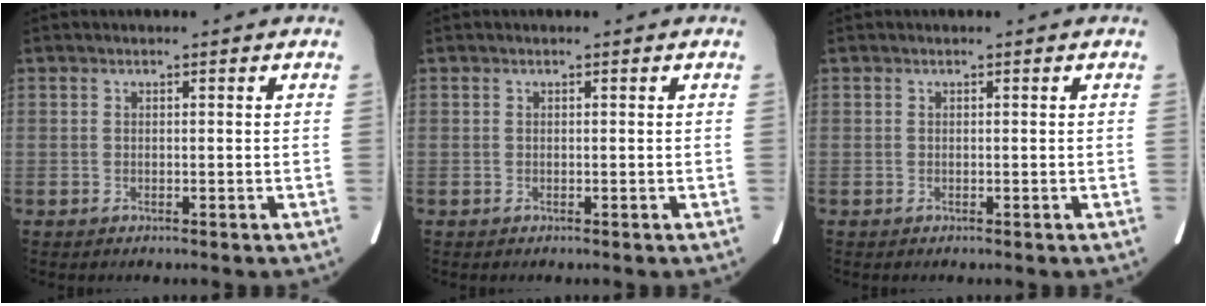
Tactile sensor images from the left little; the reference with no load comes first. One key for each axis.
{"total": 0.0}
{"total": 0.0}